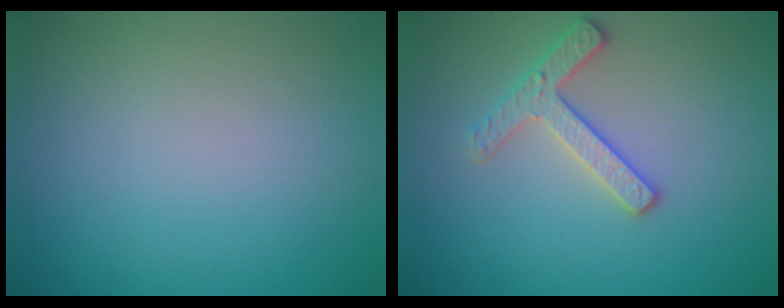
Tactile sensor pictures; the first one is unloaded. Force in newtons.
{"total": 2.6, "press": 2.6, "slide": 0.3}